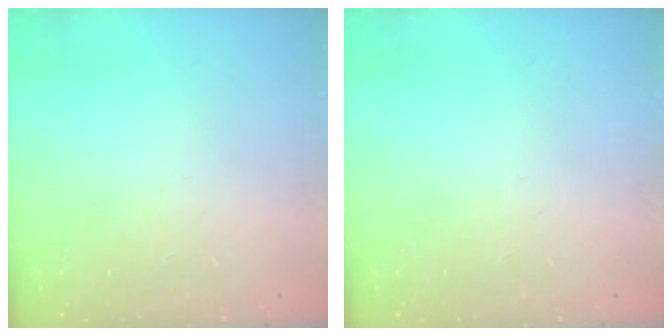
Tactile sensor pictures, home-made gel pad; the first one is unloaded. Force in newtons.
{"total": 0.0}